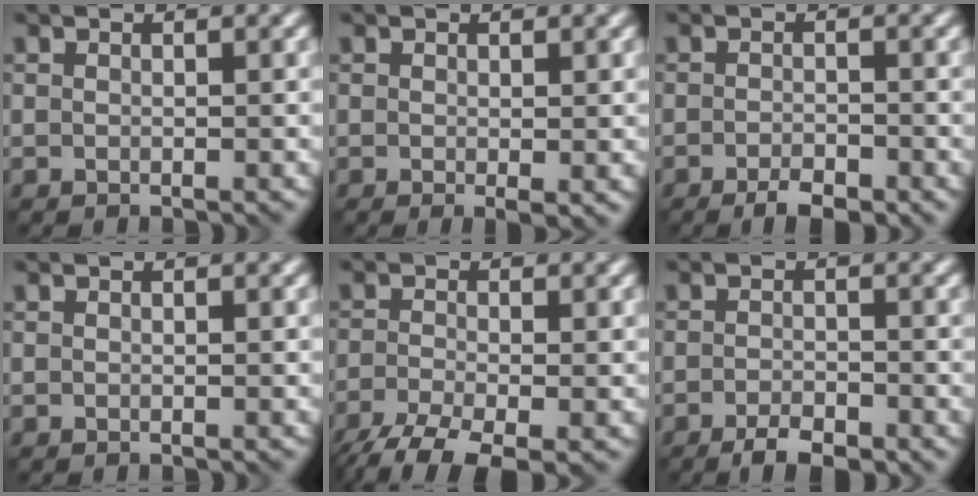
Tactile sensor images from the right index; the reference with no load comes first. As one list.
[{"total": 1.0, "force": [0.0, 0.1, 1.0], "torque": [-0.013, -0.008, -0.002]}, {"total": 2.7, "force": [-1.7, 0.9, 1.8], "torque": [-0.031, -0.003, -0.030]}, {"total": 0.0}, {"total": 5.5, "force": [-3.7, 1.6, 3.6], "torque": [-0.079, -0.018, -0.078]}, {"total": 3.1, "force": [-2.0, 1.1, 2.1], "torque": [-0.038, -0.003, -0.036]}]